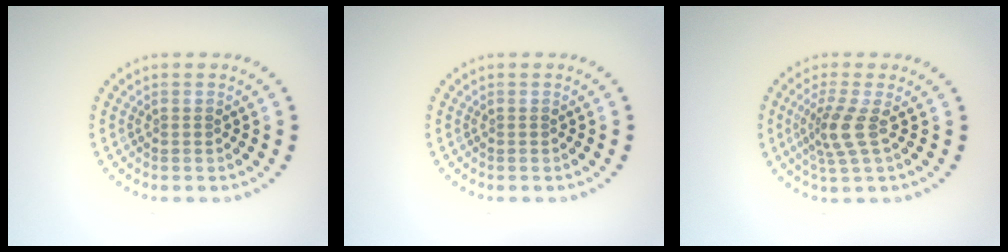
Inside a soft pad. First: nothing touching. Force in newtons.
{"total": 0.0}
{"total": 2.9, "press": 2.2, "slide": 2.0}